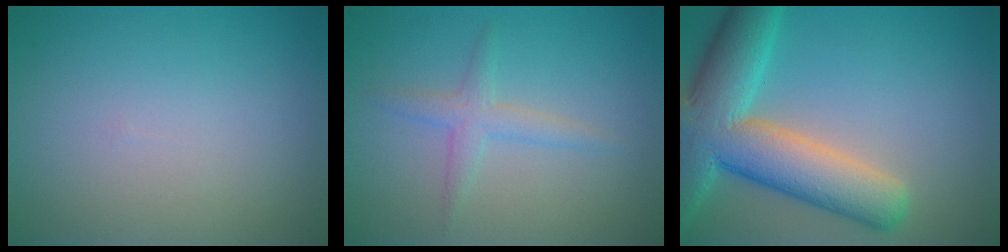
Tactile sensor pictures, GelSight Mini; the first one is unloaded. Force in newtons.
{"total": 2.0, "press": 2.0, "slide": 0.1}
{"total": 10.7, "press": 10.7, "slide": 0.8}